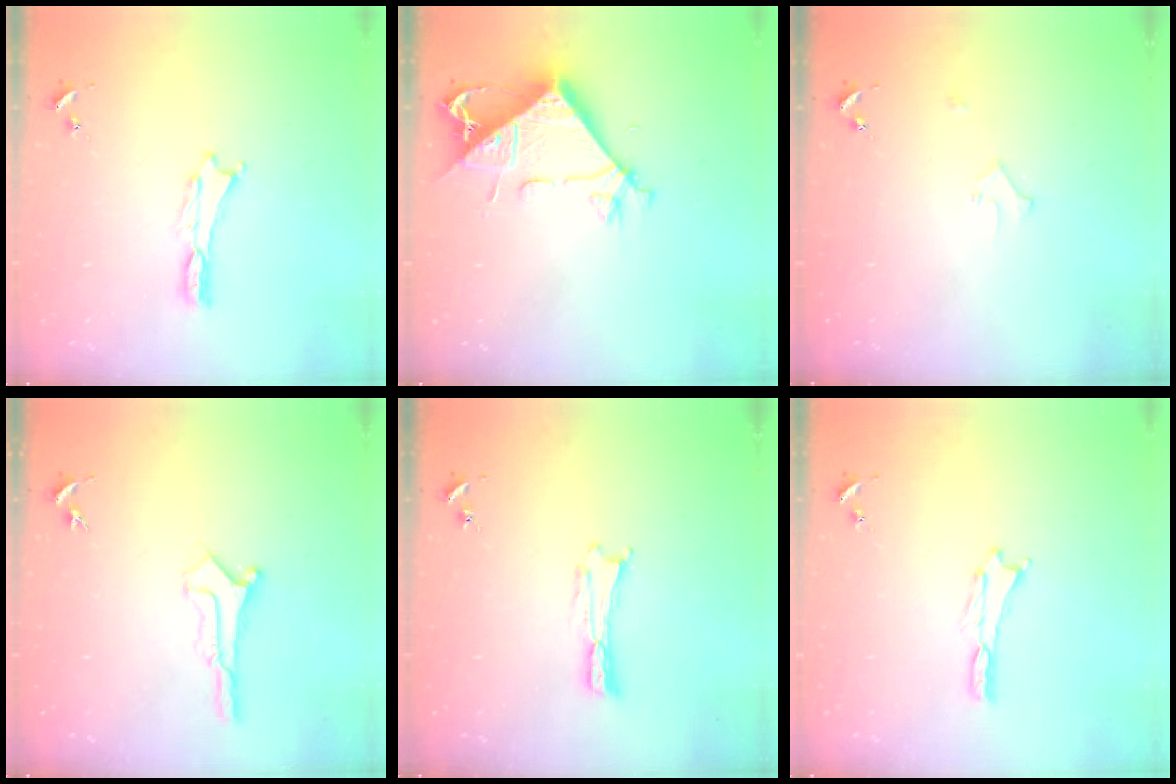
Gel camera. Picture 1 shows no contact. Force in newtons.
{"total": 9.3, "press": 9.2, "slide": 0.9}
{"total": 2.2, "press": 2.2, "slide": 0.2}
{"total": 0.9, "press": 0.9, "slide": 0.1}
{"total": 0.0}
{"total": 0.0}